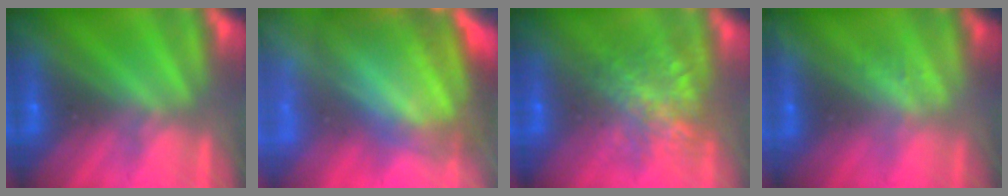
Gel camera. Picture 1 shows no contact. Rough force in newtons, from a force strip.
{"total": 11.0}
{"total": 7.5}
{"total": 1.1}